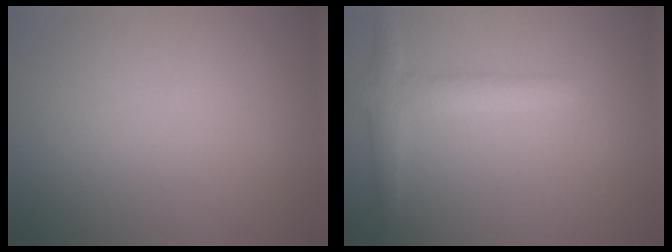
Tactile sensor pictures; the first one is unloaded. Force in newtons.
{"total": 2.6, "press": 2.6, "slide": 0.2}